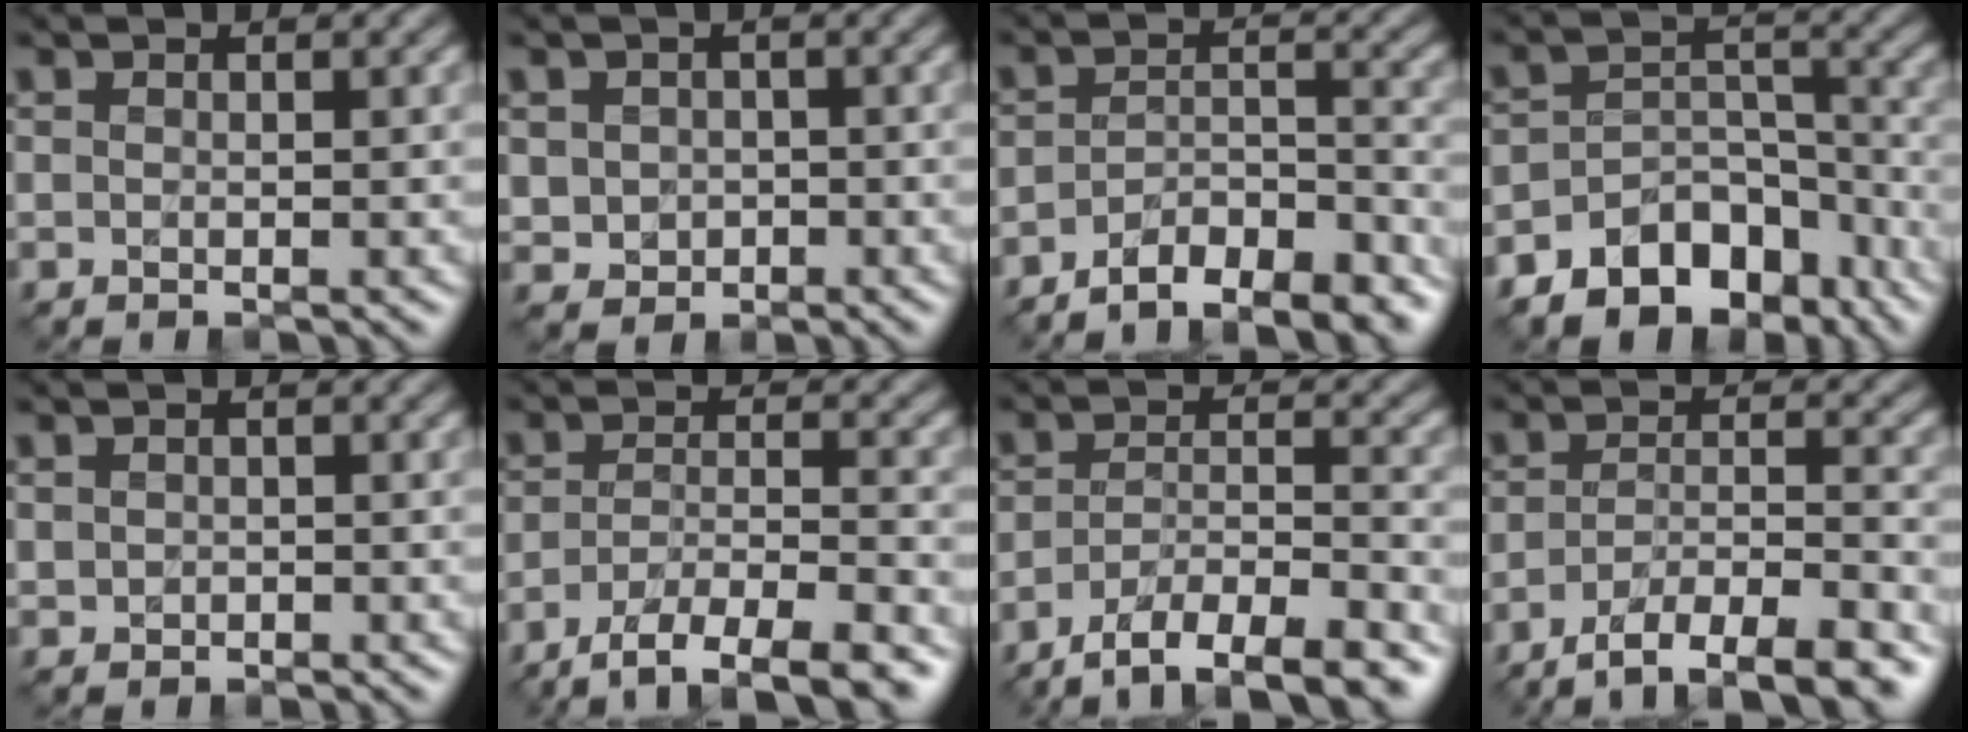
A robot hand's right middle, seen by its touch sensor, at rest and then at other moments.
{"total": 2.4, "force": [-0.3, 2.2, 0.8], "torque": [-0.016, -0.008, -0.001]}
{"total": 6.8, "force": [-5.6, 1.6, 3.4], "torque": [-0.051, -0.003, -0.086]}
{"total": 8.9, "force": [-6.7, 5.1, 3.1], "torque": [-0.032, 0.003, -0.101]}
{"total": 0.8, "force": [-0.1, 0.8, 0.1], "torque": [0.001, -0.007, 0.001]}
{"total": 7.2, "force": [-5.3, 1.8, 4.6], "torque": [-0.071, -0.006, -0.087]}
{"total": 9.0, "force": [-7.1, 2.3, 5.0], "torque": [-0.075, -0.012, -0.112]}
{"total": 8.2, "force": [-6.2, 2.0, 4.9], "torque": [-0.075, -0.004, -0.099]}